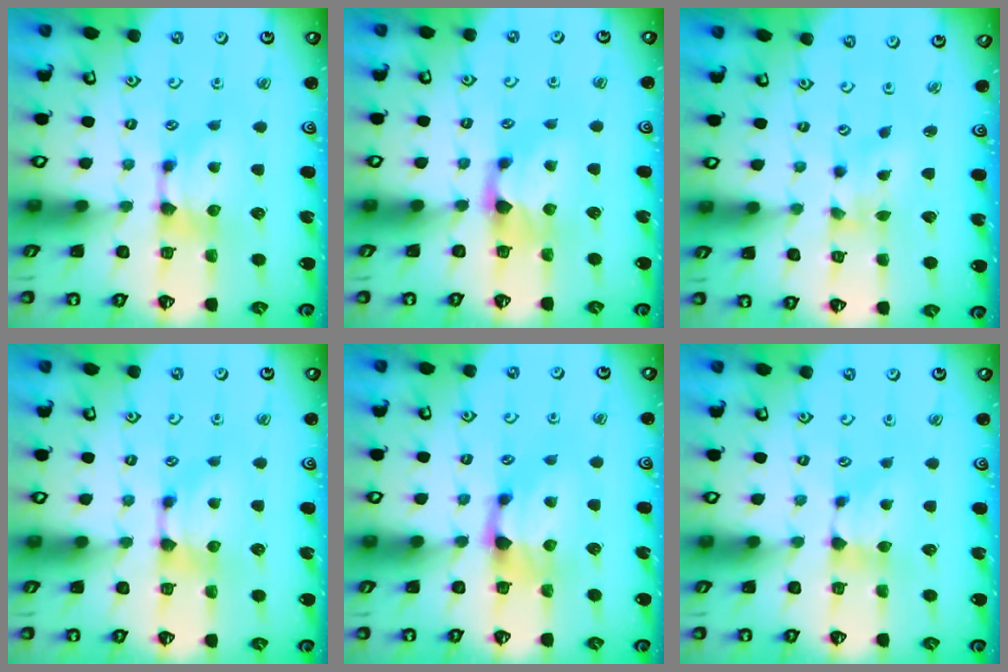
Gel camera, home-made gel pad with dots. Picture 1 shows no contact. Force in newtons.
{"total": 1.2, "press": 0.4, "slide": 1.2}
{"total": 1.5, "press": 1.0, "slide": 1.1}
{"total": 0.0}
{"total": 1.2, "press": 0.0, "slide": 1.2}
{"total": 1.3, "press": 1.2, "slide": 0.6}